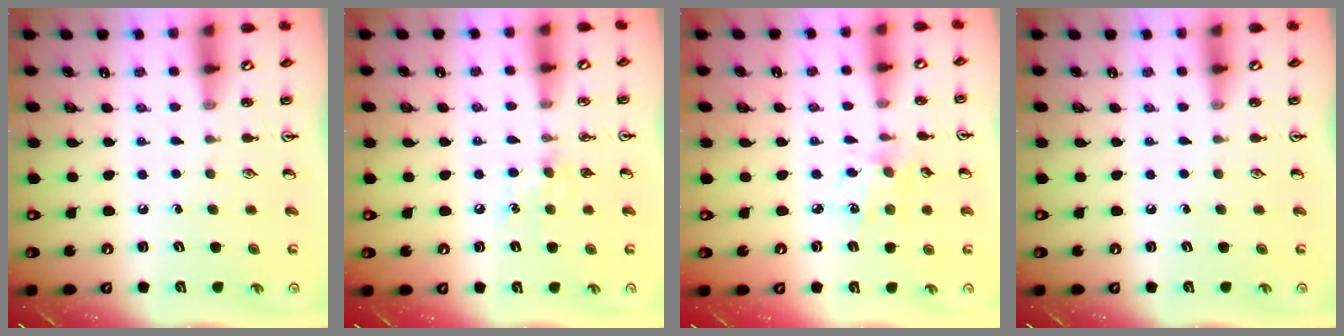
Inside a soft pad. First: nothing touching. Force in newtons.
{"total": 5.9, "press": 5.9, "slide": 0.7}
{"total": 2.8, "press": 2.8, "slide": 0.5}
{"total": 0.0}